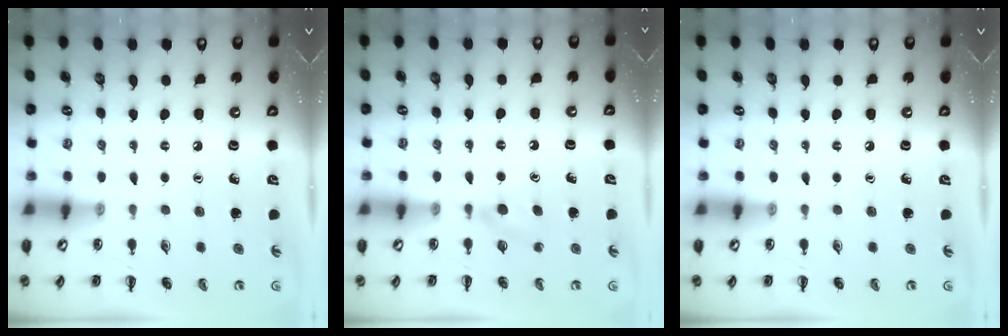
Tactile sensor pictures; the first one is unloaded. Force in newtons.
{"total": 3.8, "press": 3.5, "slide": 1.4}
{"total": 0.0}